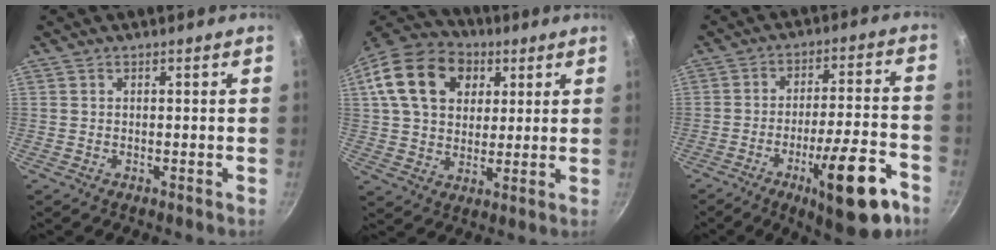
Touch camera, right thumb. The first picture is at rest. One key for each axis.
{"total": 18.5, "fx": 5.9, "fy": 13.7, "fz": 10.9, "tx": -0.181, "ty": 0.012, "tz": 0.093}
{"total": 17.4, "fx": -8.9, "fy": 4.4, "fz": 14.2, "tx": -0.186, "ty": 0.050, "tz": -0.122}